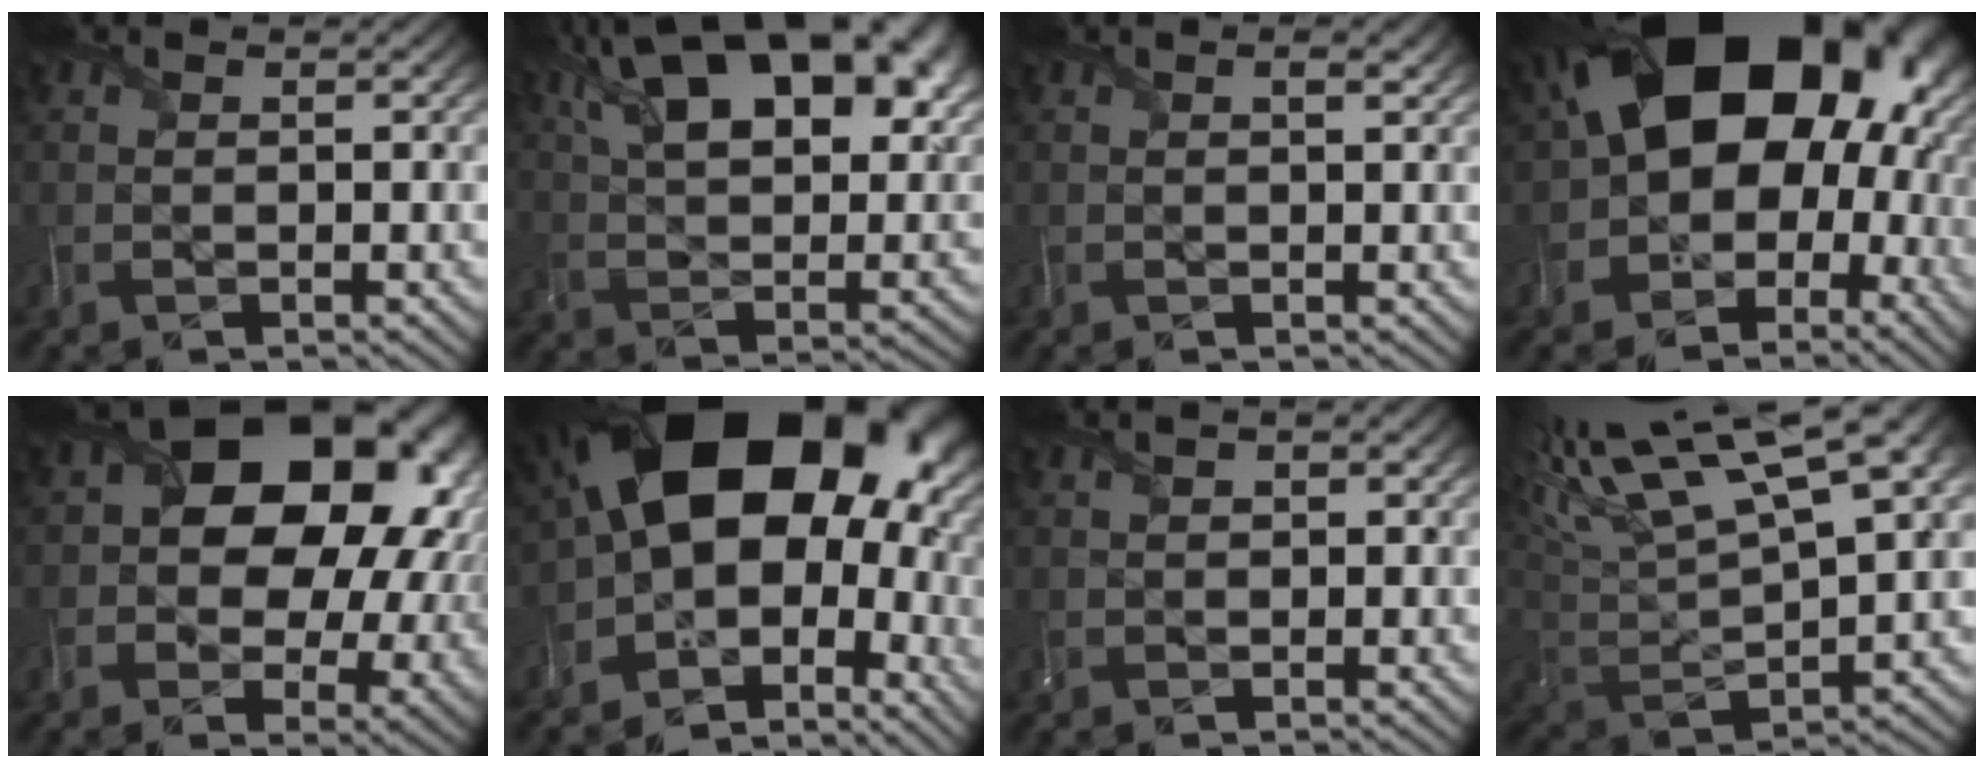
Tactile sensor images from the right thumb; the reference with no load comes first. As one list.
[{"total": 21.0, "force": [10.7, 10.5, 14.7], "torque": [-0.257, 0.052, 0.166]}, {"total": 1.2, "force": [0.6, 0.3, 1.0], "torque": [-0.017, -0.001, 0.010]}, {"total": 21.5, "force": [3.4, 16.3, 13.5], "torque": [-0.200, 0.002, 0.054]}, {"total": 17.6, "force": [3.5, 12.8, 11.6], "torque": [-0.155, 0.000, 0.065]}, {"total": 19.8, "force": [1.8, 13.9, 14.0], "torque": [-0.200, -0.019, 0.063]}, {"total": 1.6, "force": [0.8, 0.9, 1.0], "torque": [-0.018, -0.003, 0.012]}, {"total": 15.5, "force": [8.6, 5.2, 11.8], "torque": [-0.269, 0.029, 0.151]}]